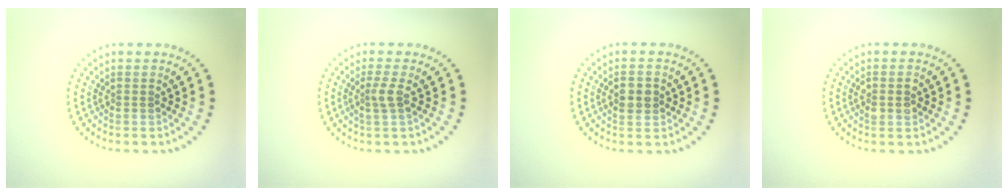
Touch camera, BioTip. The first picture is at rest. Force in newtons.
{"total": 1.6, "press": 1.2, "slide": 1.1}
{"total": 2.6, "press": 2.6, "slide": 0.2}
{"total": 1.5, "press": 1.5, "slide": 0.1}